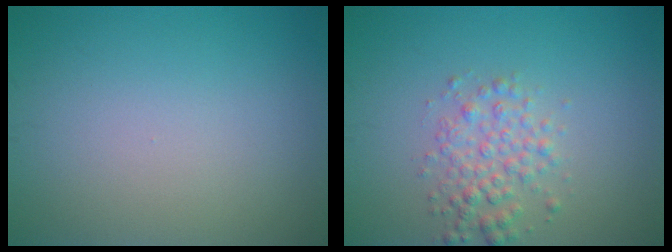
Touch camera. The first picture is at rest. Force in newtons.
{"total": 2.9, "press": 2.9, "slide": 0.0}